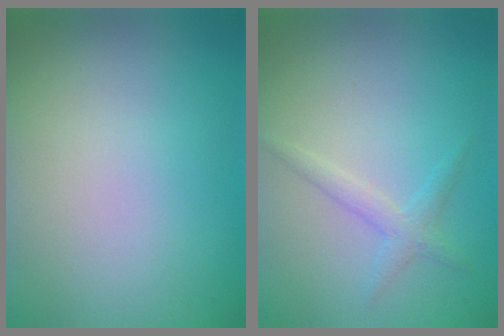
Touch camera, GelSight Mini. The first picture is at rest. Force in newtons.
{"total": 1.6, "press": 1.6, "slide": 0.1}